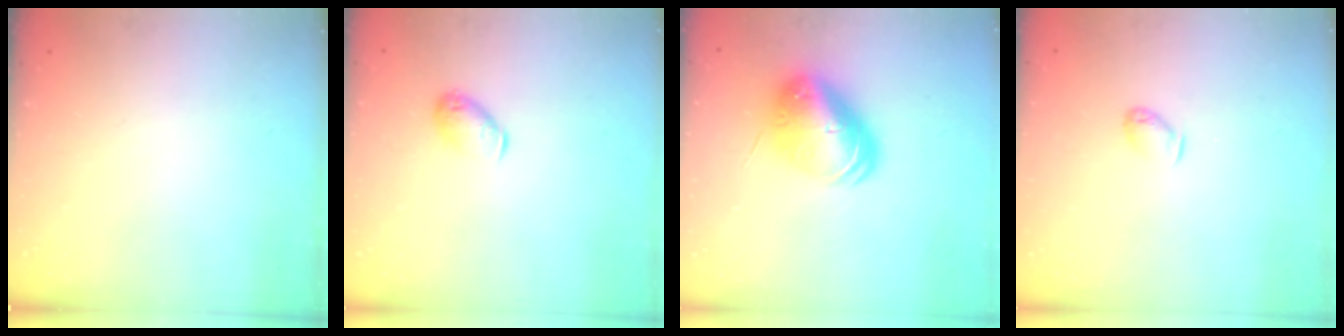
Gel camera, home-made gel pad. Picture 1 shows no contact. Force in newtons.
{"total": 6.9, "press": 6.8, "slide": 1.1}
{"total": 11.1, "press": 10.9, "slide": 2.1}
{"total": 4.1, "press": 4.0, "slide": 0.9}